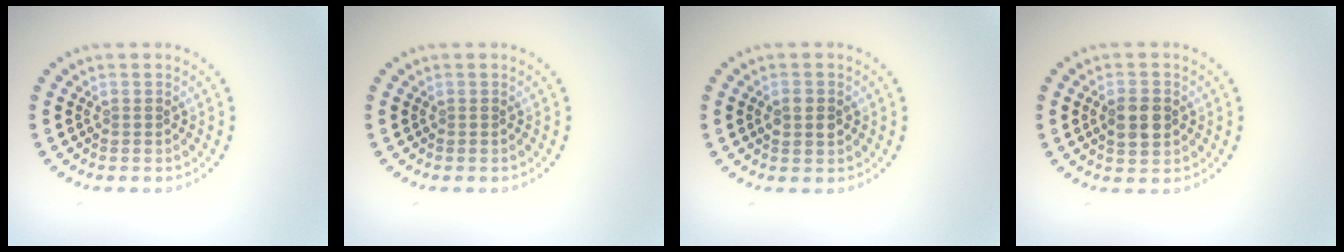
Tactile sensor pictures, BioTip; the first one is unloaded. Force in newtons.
{"total": 0.0}
{"total": 2.3, "press": 2.3, "slide": 0.1}
{"total": 3.1, "press": 3.1, "slide": 0.2}